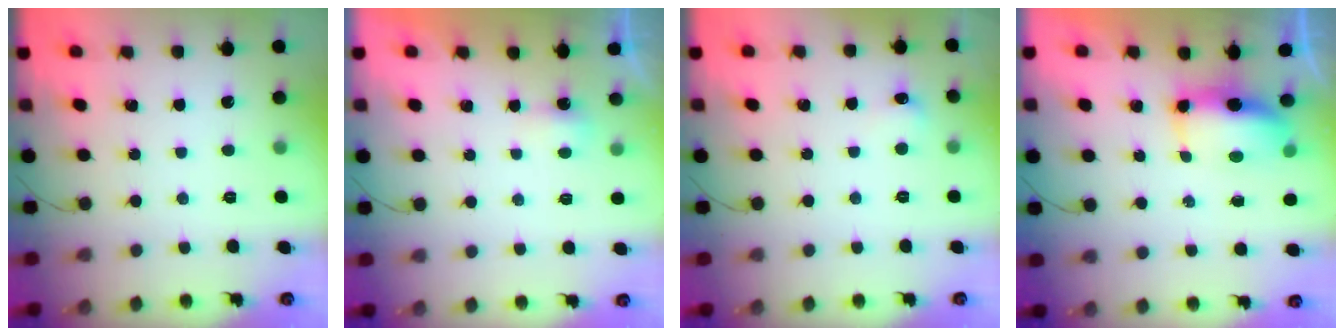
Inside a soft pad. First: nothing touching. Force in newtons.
{"total": 2.3, "press": 2.1, "slide": 0.8}
{"total": 4.8, "press": 4.6, "slide": 1.4}
{"total": 13.6, "press": 9.2, "slide": 10.0}